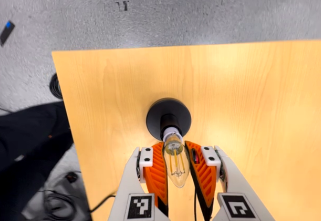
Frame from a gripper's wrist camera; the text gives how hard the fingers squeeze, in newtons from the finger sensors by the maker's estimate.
{"total": 18.9, "left": 17.9, "right": 19.8}